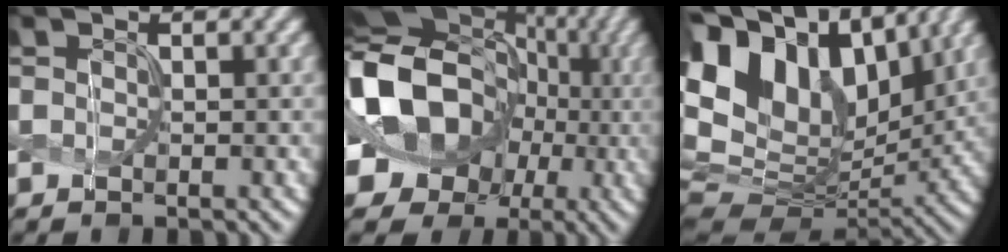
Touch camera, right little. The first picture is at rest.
{"total": 15.8, "force": [-1.3, 13.4, 8.3], "torque": [-0.159, 0.004, -0.062]}
{"total": 16.0, "force": [6.1, 10.3, 10.6], "torque": [-0.224, 0.027, 0.114]}